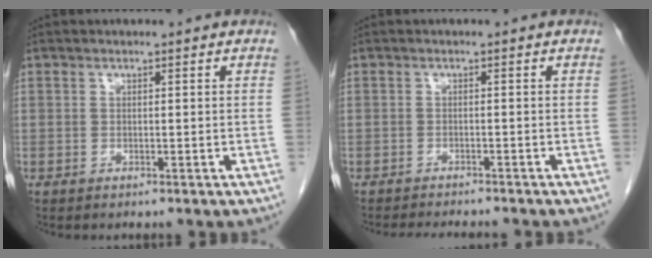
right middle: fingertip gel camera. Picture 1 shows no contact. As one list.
[{"total": 6.7, "force": [-6.2, 0.9, 2.3], "torque": [-0.027, -0.010, -0.086]}]